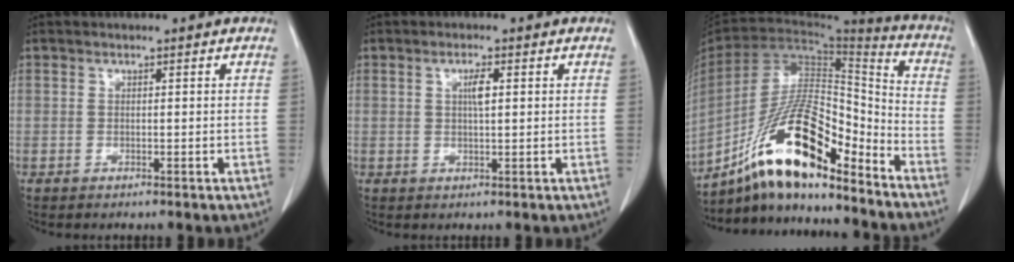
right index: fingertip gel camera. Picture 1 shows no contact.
{"total": 2.2, "force": [0.6, 0.0, 2.1], "torque": [-0.041, 0.000, 0.010]}
{"total": 17.5, "force": [-12.0, 4.3, 11.9], "torque": [-0.220, 0.023, -0.211]}